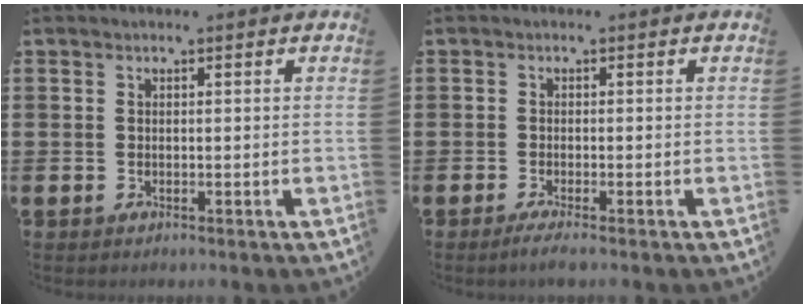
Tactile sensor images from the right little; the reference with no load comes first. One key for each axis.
{"total": 1.3, "fx": -0.7, "fy": 0.1, "fz": 1.0, "tx": -0.016, "ty": -0.003, "tz": -0.013}